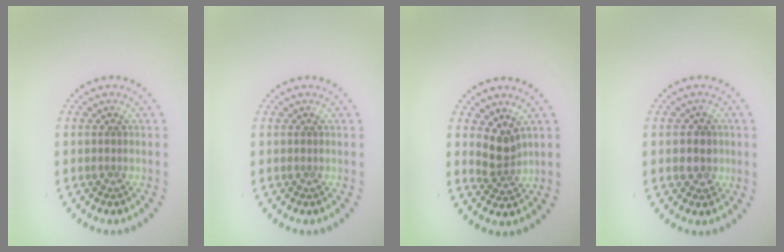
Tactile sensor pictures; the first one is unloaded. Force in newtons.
{"total": 0.0}
{"total": 2.2, "press": 1.8, "slide": 1.4}
{"total": 2.1, "press": 2.0, "slide": 0.8}